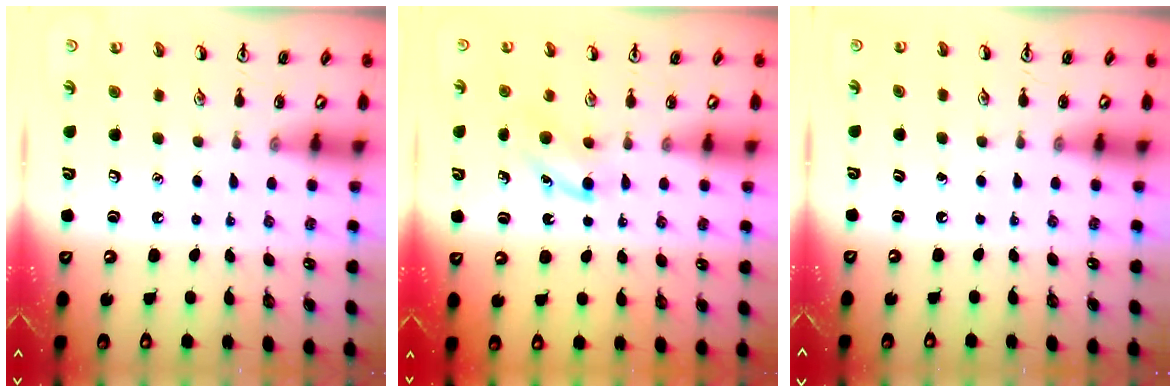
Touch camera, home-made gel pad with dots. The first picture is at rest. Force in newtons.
{"total": 5.1, "press": 4.8, "slide": 1.5}
{"total": 0.0}